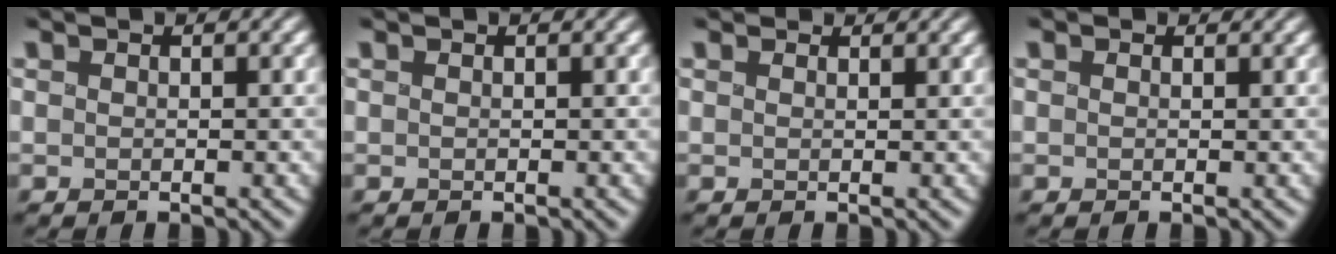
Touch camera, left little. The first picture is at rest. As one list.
[{"total": 0.0}, {"total": 1.7, "force": [1.5, 0.7, 0.4], "torque": [-0.009, -0.001, 0.027]}, {"total": 1.0, "force": [0.7, 0.6, 0.3], "torque": [-0.006, -0.001, 0.010]}]